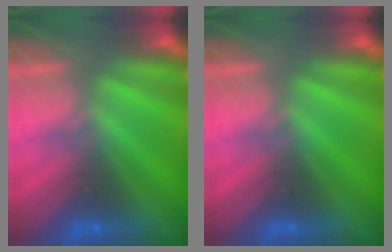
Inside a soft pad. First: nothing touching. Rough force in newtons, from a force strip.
{"total": 0.0}